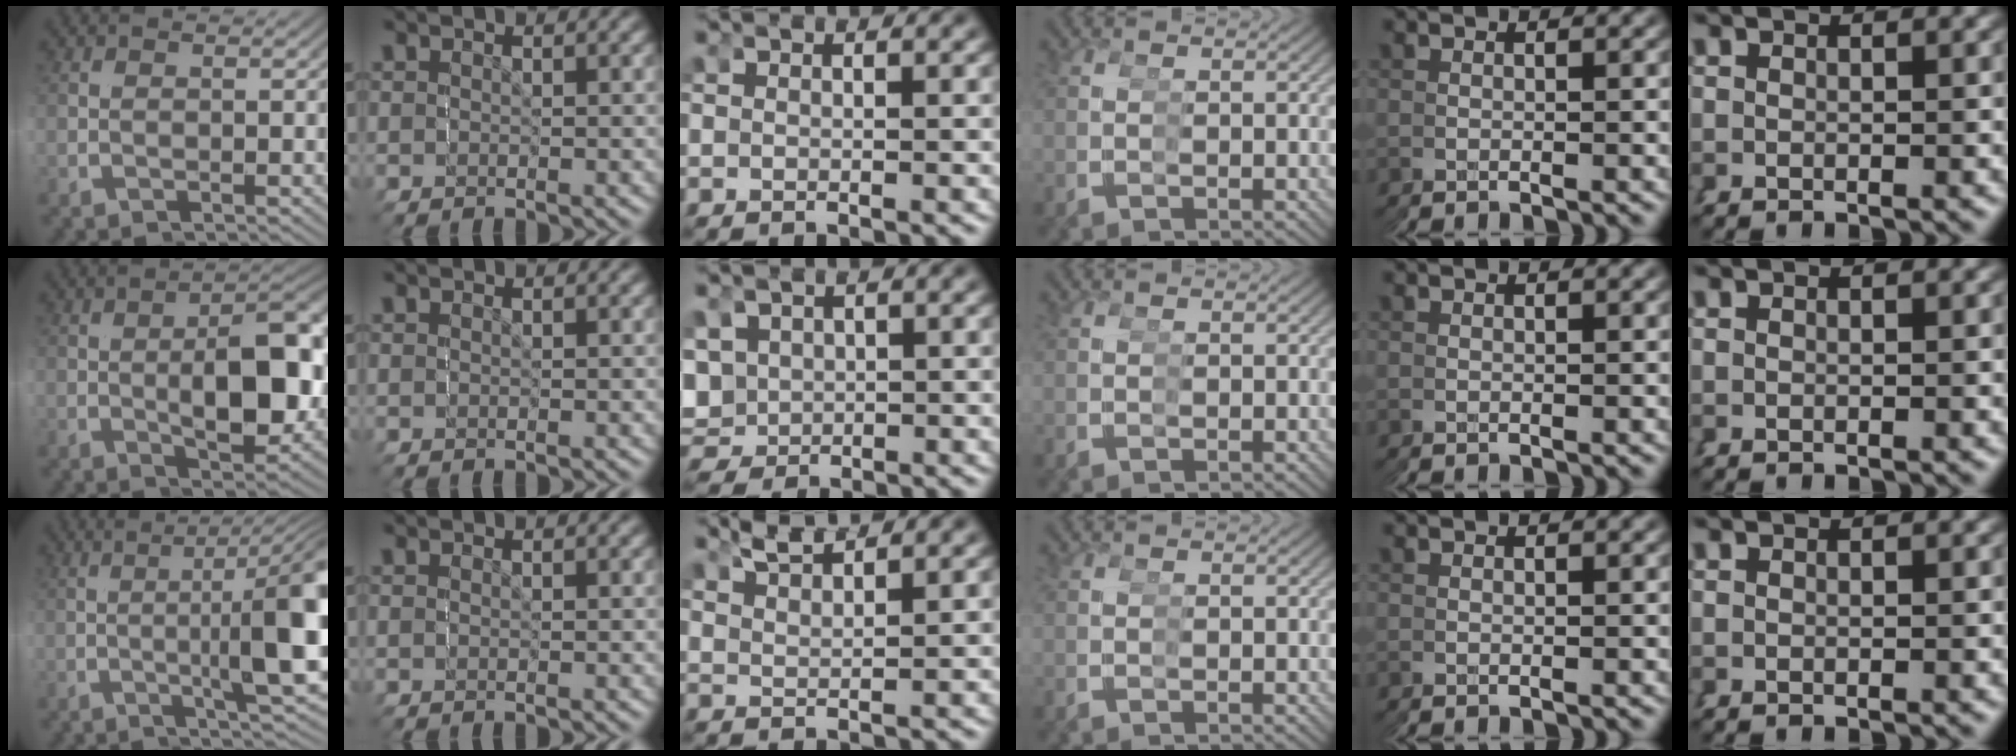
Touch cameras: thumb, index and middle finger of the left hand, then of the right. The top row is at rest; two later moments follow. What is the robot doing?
{"motion": "grasp_and_lifting", "object": "screwdriver"}